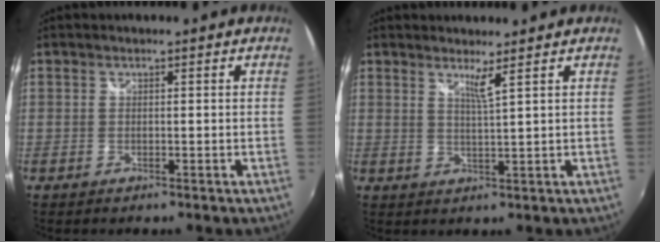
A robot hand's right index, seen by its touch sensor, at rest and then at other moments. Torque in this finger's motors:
{"motor_torque": [-0.01, 0.11, 0.03, 0.02]}